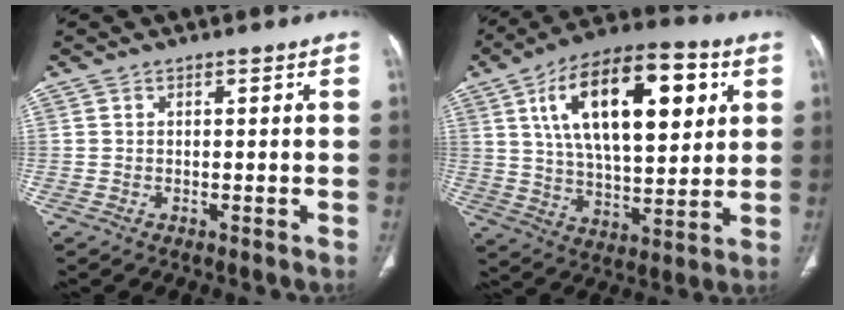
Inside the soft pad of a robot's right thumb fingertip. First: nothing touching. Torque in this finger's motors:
{"motor_torque": [0.03, 4.97, 1.07, -0.21, 0.46]}